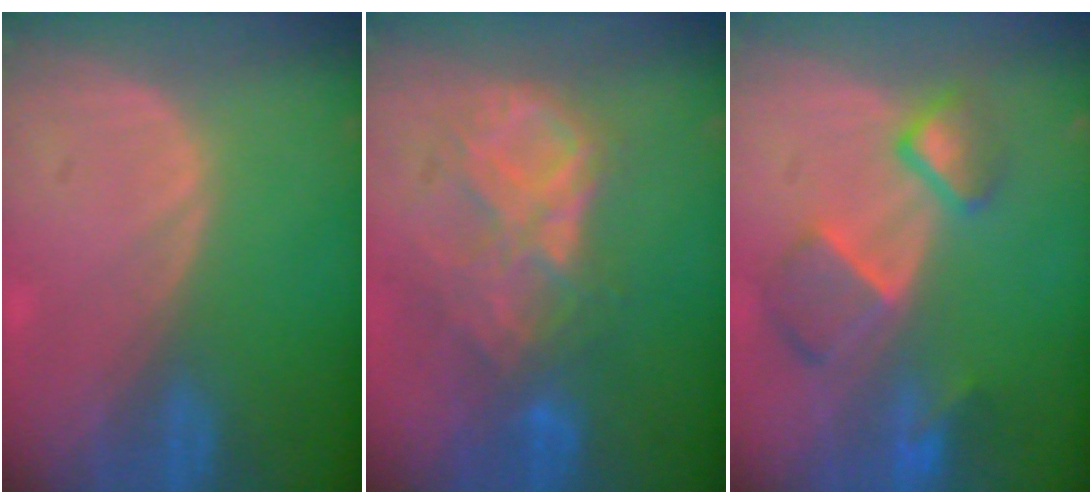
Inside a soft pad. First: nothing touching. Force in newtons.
{"total": 9.1, "press": 7.8, "slide": 4.7}
{"total": 7.6, "press": 6.7, "slide": 3.5}